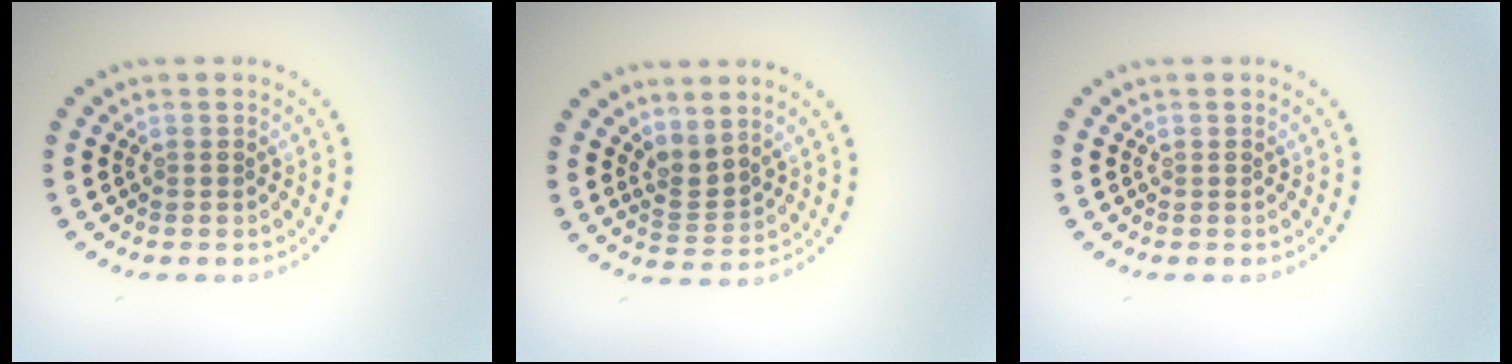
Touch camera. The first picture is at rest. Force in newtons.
{"total": 2.2, "press": 1.6, "slide": 1.6}
{"total": 0.0}